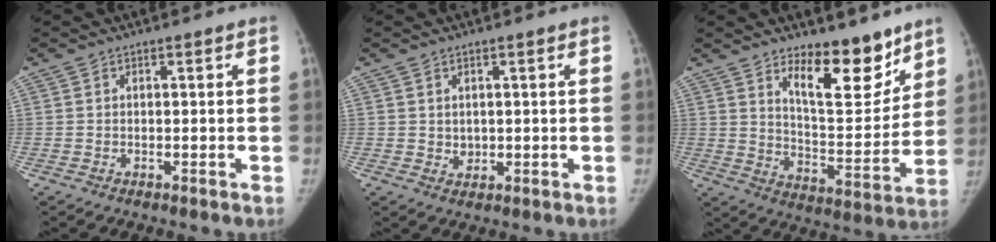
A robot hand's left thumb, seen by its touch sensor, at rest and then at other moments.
{"total": 1.9, "force": [0.7, 1.7, 0.7], "torque": [-0.006, -0.007, 0.018]}
{"total": 14.4, "force": [9.9, 5.7, 8.8], "torque": [-0.084, -0.087, 0.165]}